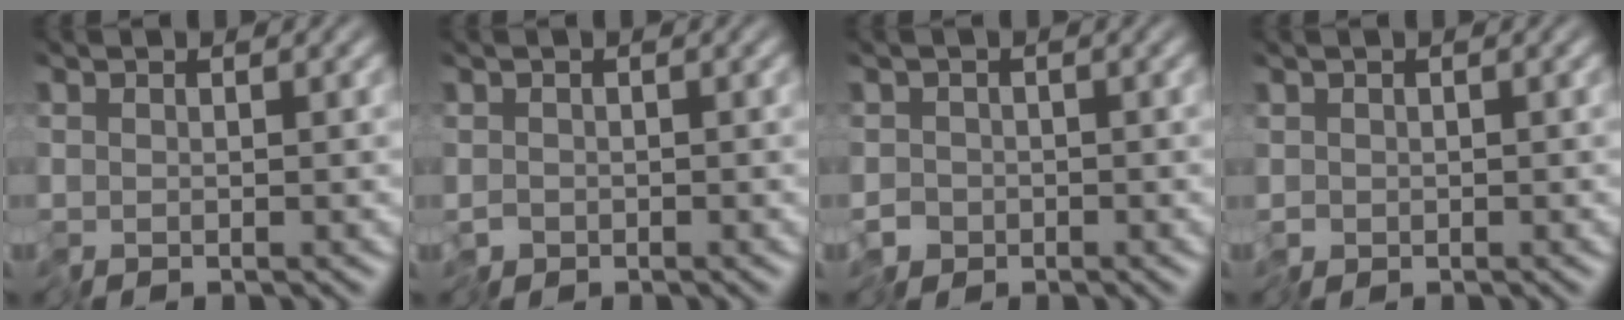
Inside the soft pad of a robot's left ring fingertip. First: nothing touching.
{"total": 0.9, "force": [-0.6, 0.7, 0.3], "torque": [-0.008, -0.005, -0.015]}
{"total": 1.9, "force": [-1.1, 1.5, 0.3], "torque": [-0.007, -0.002, -0.030]}
{"total": 0.9, "force": [-0.4, 0.7, 0.5], "torque": [-0.014, -0.002, -0.011]}